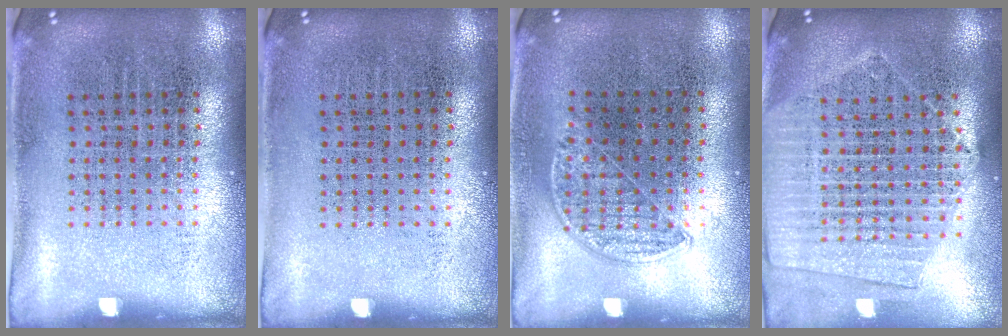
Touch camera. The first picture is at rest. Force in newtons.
{"total": 0.0}
{"total": 0.8, "press": 0.6, "slide": 0.4}
{"total": 1.9, "press": 1.8, "slide": 0.7}